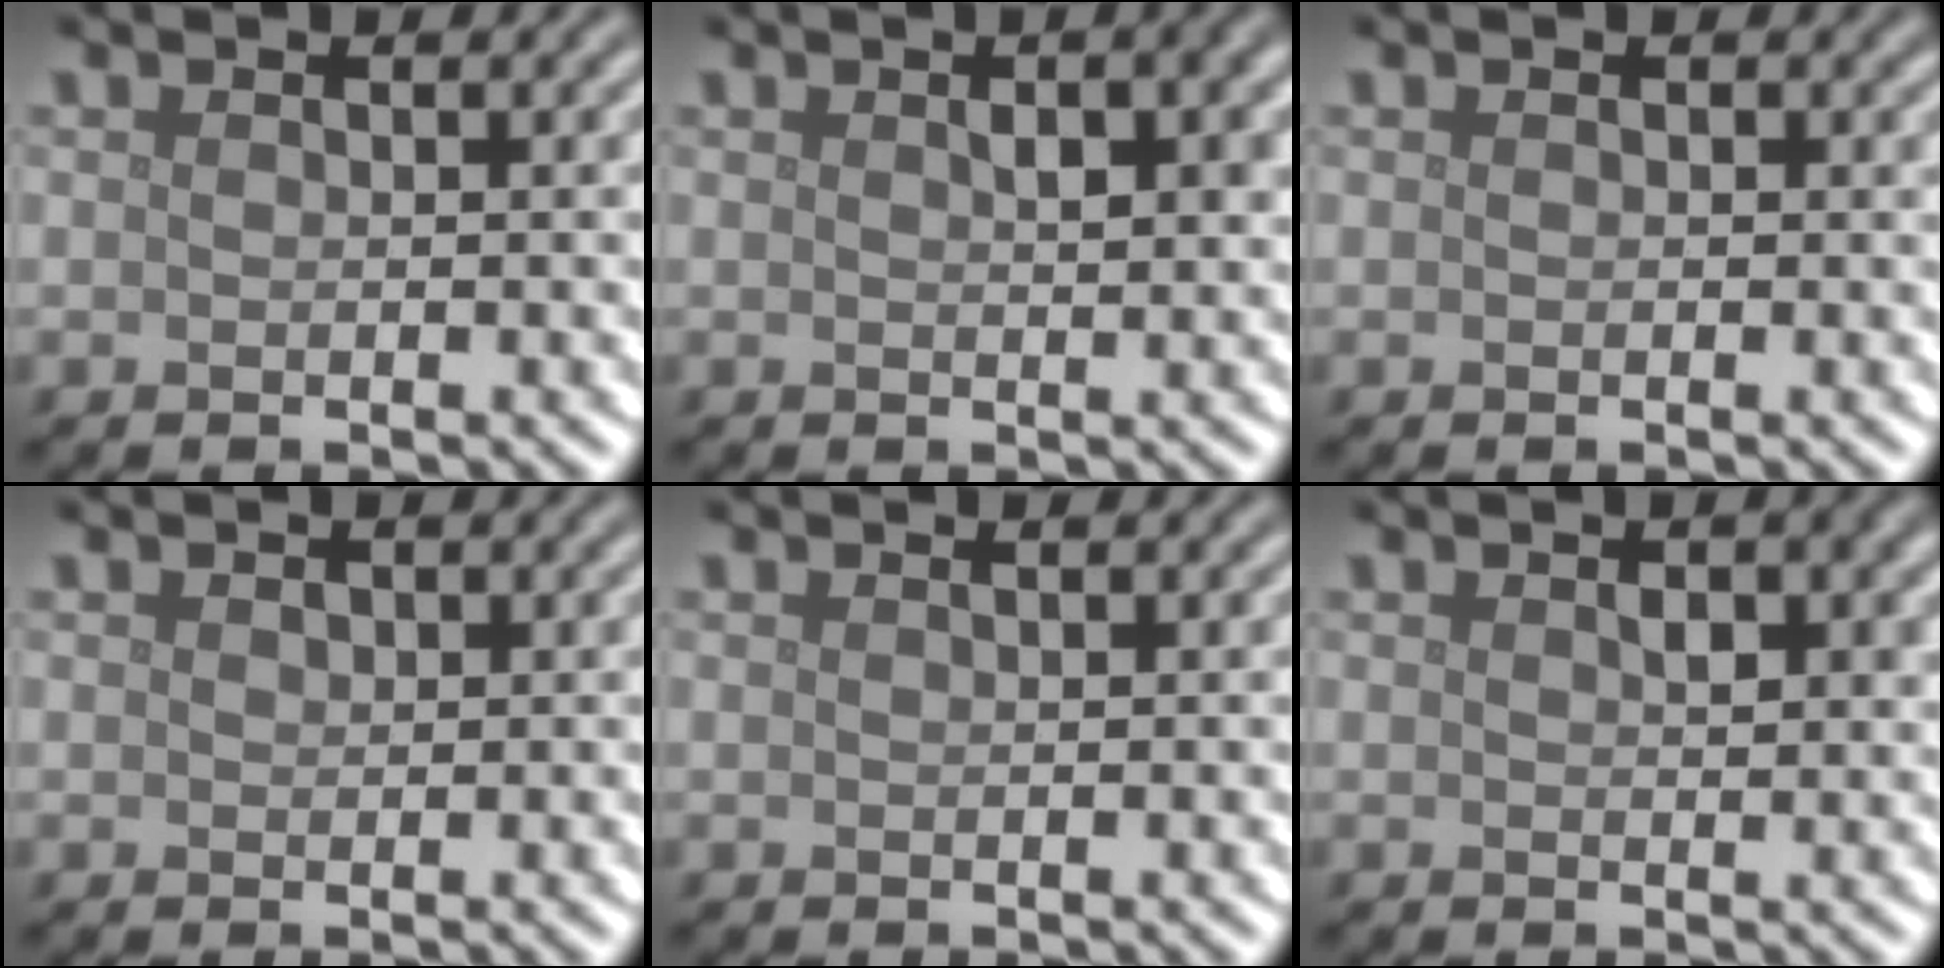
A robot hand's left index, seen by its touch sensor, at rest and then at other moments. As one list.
[{"total": 2.8, "force": [0.9, 1.0, 2.4], "torque": [-0.034, 0.004, 0.016]}, {"total": 0.0}, {"total": 0.5, "force": [0.2, 0.4, 0.2], "torque": [-0.003, -0.001, 0.003]}, {"total": 0.0}, {"total": 2.0, "force": [0.6, 1.0, 1.6], "torque": [-0.021, 0.000, 0.012]}]